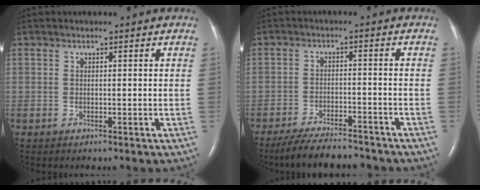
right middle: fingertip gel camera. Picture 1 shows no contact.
{"total": 10.1, "force": [-9.1, 1.7, 3.9], "torque": [-0.069, -0.010, -0.143]}